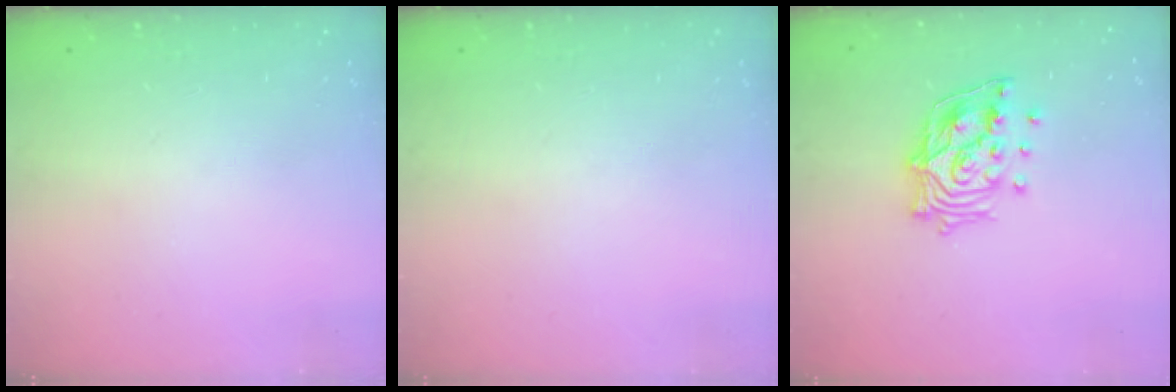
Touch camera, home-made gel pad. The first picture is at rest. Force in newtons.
{"total": 0.0}
{"total": 14.0, "press": 13.9, "slide": 1.7}